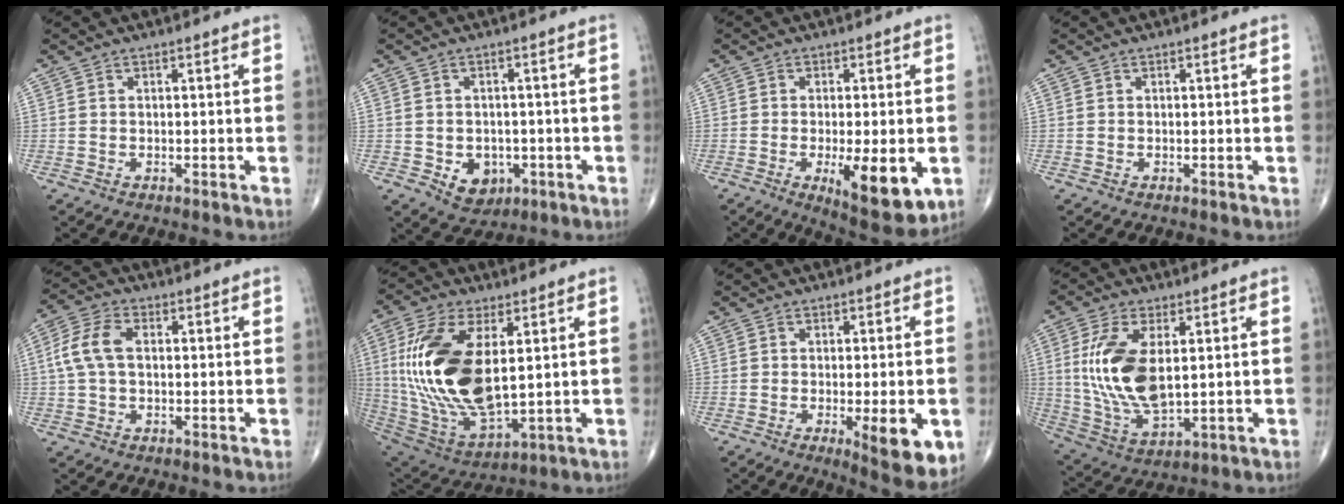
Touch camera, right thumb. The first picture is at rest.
{"total": 6.4, "force": [-1.8, 5.0, 3.5], "torque": [-0.026, 0.009, -0.014]}
{"total": 11.9, "force": [-3.2, 4.0, 10.7], "torque": [-0.149, -0.022, -0.040]}
{"total": 0.0}
{"total": 7.4, "force": [0.8, 4.5, 5.9], "torque": [-0.131, 0.021, 0.011]}
{"total": 22.2, "force": [3.5, 10.6, 19.2], "torque": [-0.392, -0.024, 0.077]}
{"total": 9.7, "force": [-2.8, 2.8, 8.9], "torque": [-0.112, -0.019, -0.032]}
{"total": 14.7, "force": [2.4, 7.2, 12.6], "torque": [-0.257, -0.016, 0.059]}